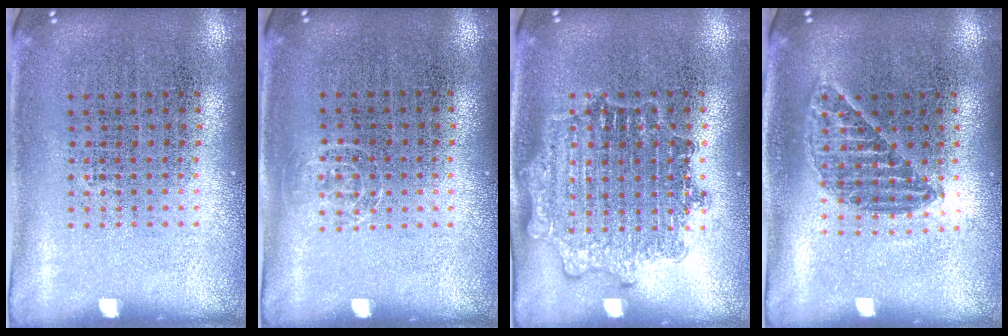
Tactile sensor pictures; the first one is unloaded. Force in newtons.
{"total": 0.6, "press": 0.5, "slide": 0.4}
{"total": 1.5, "press": 1.5, "slide": 0.2}
{"total": 1.2, "press": 1.1, "slide": 0.5}